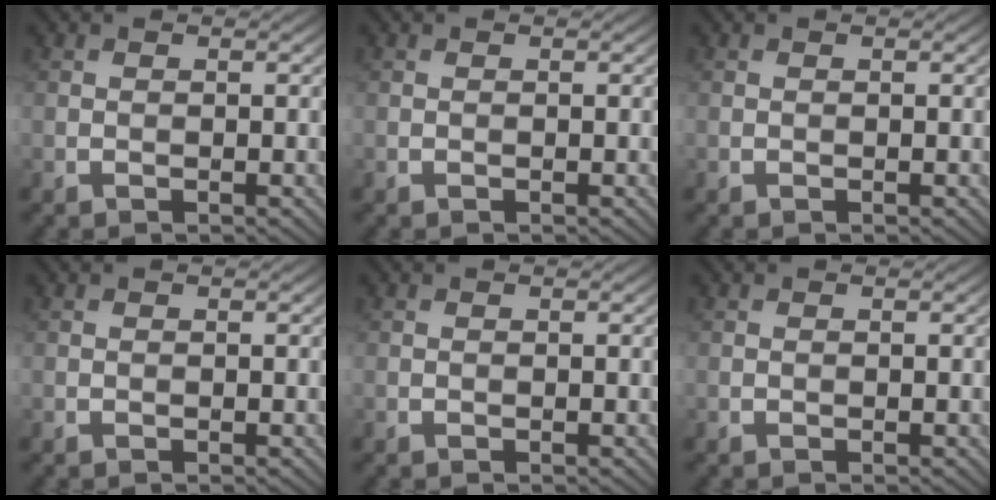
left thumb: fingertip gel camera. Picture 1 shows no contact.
{"total": 0.0}
{"total": 0.0}
{"total": 0.0}
{"total": 0.0}
{"total": 0.0}